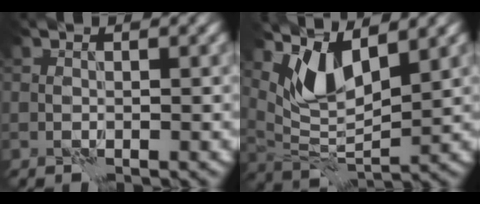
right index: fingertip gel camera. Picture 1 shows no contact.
{"total": 5.3, "force": [3.5, 1.9, 3.5], "torque": [-0.078, -0.012, 0.072]}